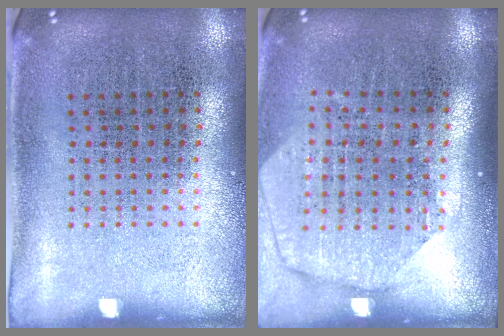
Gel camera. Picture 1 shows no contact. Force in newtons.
{"total": 1.8, "press": 1.6, "slide": 1.0}